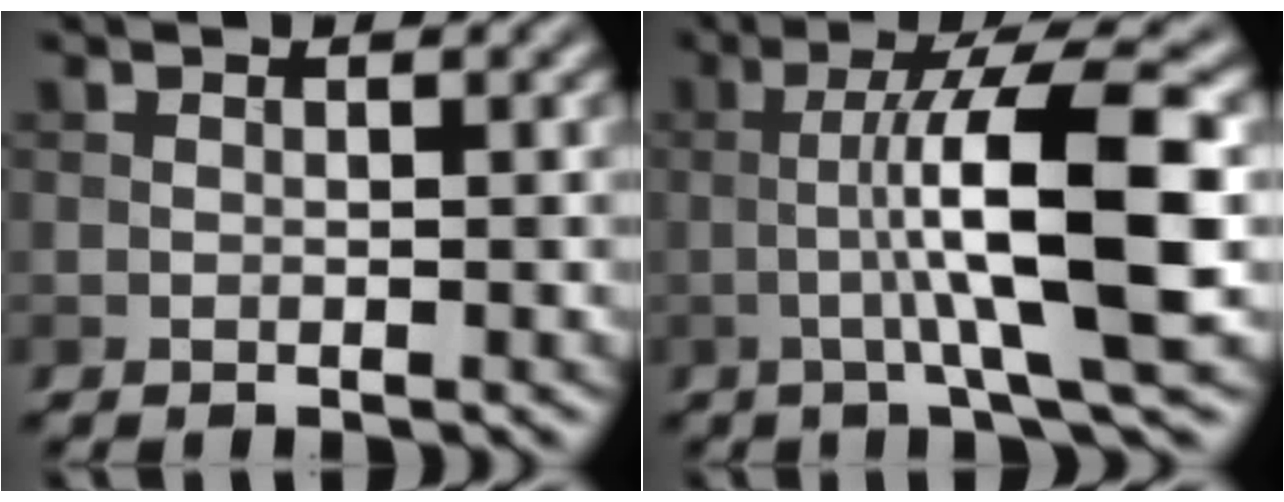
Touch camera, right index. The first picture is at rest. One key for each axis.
{"total": 10.0, "fx": -1.2, "fy": 1.5, "fz": 9.8, "tx": -0.139, "ty": 0.017, "tz": -0.020}